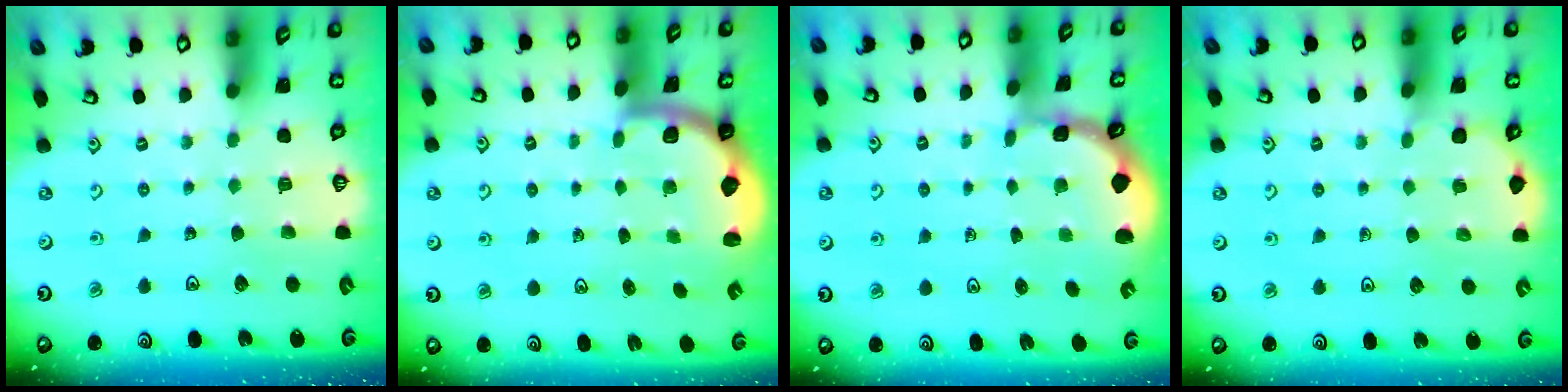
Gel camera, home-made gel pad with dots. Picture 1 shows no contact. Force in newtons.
{"total": 2.0, "press": 1.9, "slide": 0.5}
{"total": 1.1, "press": 1.1, "slide": 0.1}
{"total": 2.4, "press": 2.4, "slide": 0.1}